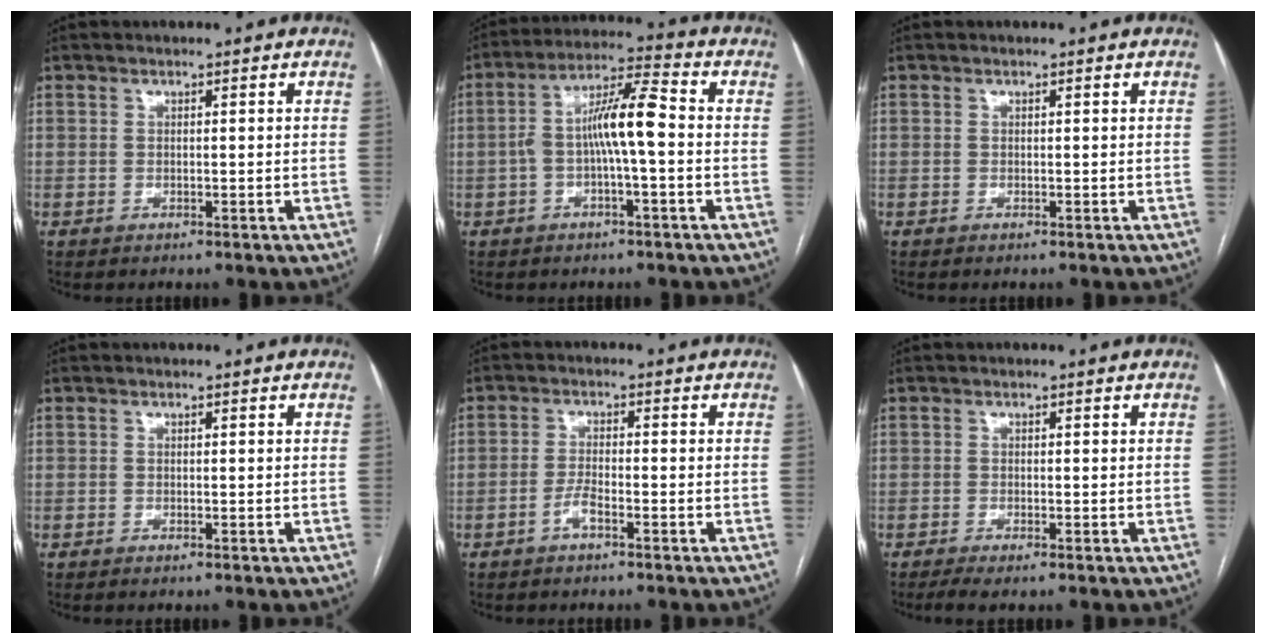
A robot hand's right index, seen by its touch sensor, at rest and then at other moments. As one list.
[{"total": 8.4, "force": [-0.9, 1.2, 8.3], "torque": [-0.154, 0.029, -0.020]}, {"total": 0.0}, {"total": 0.0}, {"total": 2.4, "force": [-1.5, 0.4, 1.9], "torque": [-0.037, 0.002, -0.031]}, {"total": 2.1, "force": [-1.4, 0.2, 1.5], "torque": [-0.028, -0.004, -0.028]}]